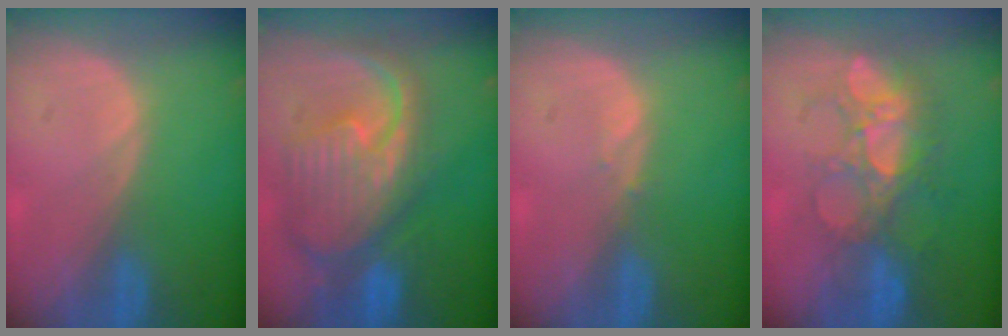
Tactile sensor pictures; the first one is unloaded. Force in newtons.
{"total": 12.2, "press": 10.5, "slide": 6.2}
{"total": 0.6, "press": 0.6, "slide": 0.1}
{"total": 7.7, "press": 7.6, "slide": 1.4}